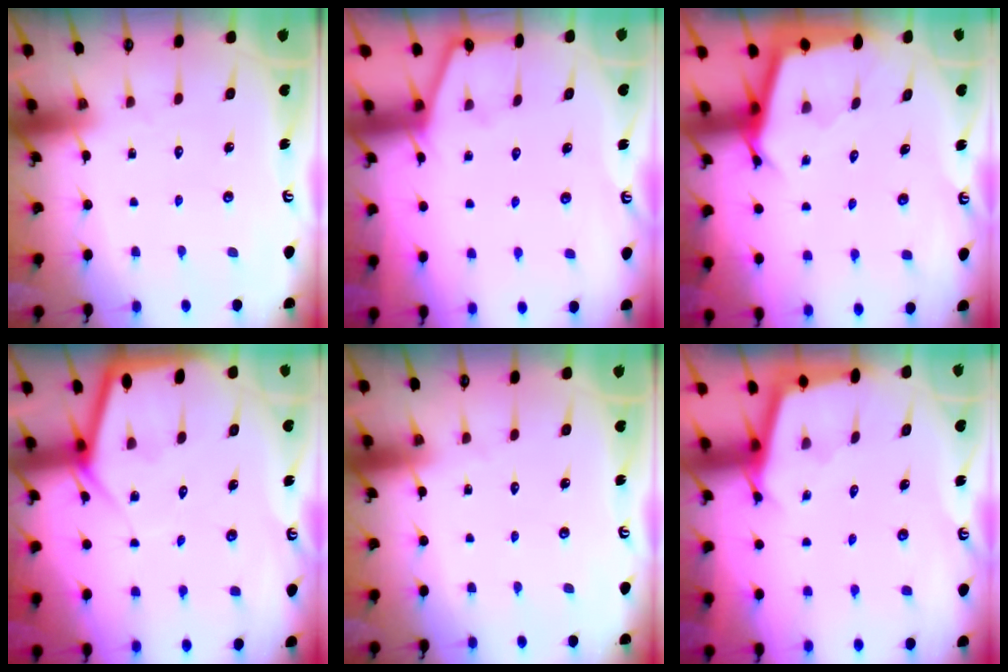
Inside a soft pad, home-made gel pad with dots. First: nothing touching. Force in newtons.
{"total": 2.4, "press": 2.3, "slide": 0.5}
{"total": 2.8, "press": 2.8, "slide": 0.3}
{"total": 5.2, "press": 5.2, "slide": 0.4}
{"total": 0.0}
{"total": 2.3, "press": 2.3, "slide": 0.2}